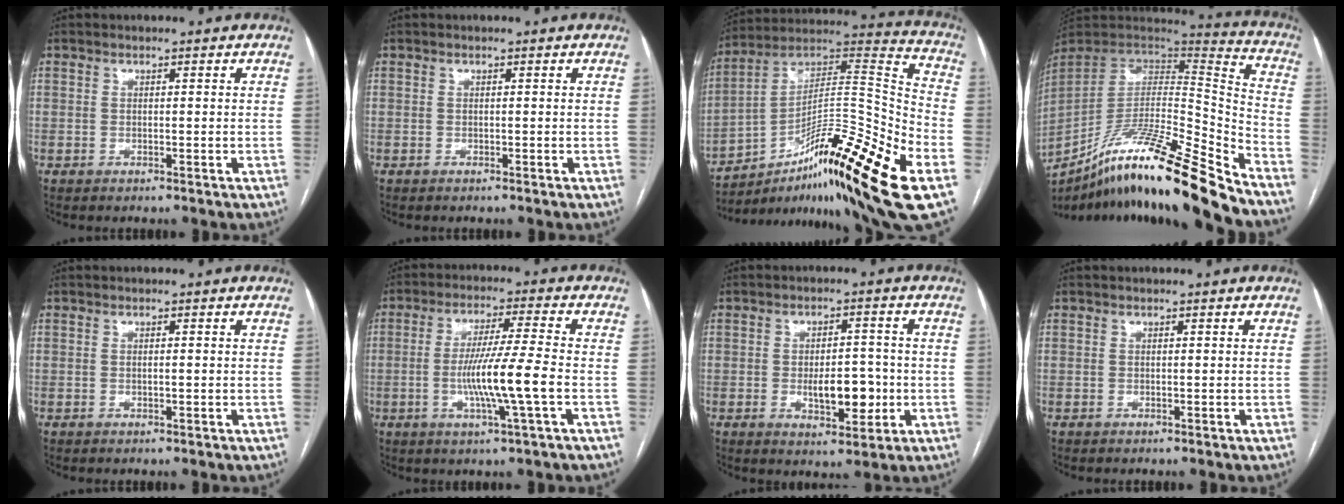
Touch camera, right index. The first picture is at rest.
{"total": 0.0}
{"total": 27.4, "force": [-13.3, 2.2, 23.9], "torque": [-0.326, 0.015, -0.208]}
{"total": 24.2, "force": [-18.9, 0.3, 15.1], "torque": [-0.239, -0.018, -0.332]}
{"total": 0.6, "force": [-0.1, 0.1, 0.6], "torque": [-0.012, 0.000, -0.001]}
{"total": 9.9, "force": [-2.3, -0.9, 9.6], "torque": [-0.182, -0.008, -0.043]}
{"total": 7.3, "force": [-1.5, 3.1, 6.4], "torque": [-0.098, 0.001, -0.015]}
{"total": 0.0}